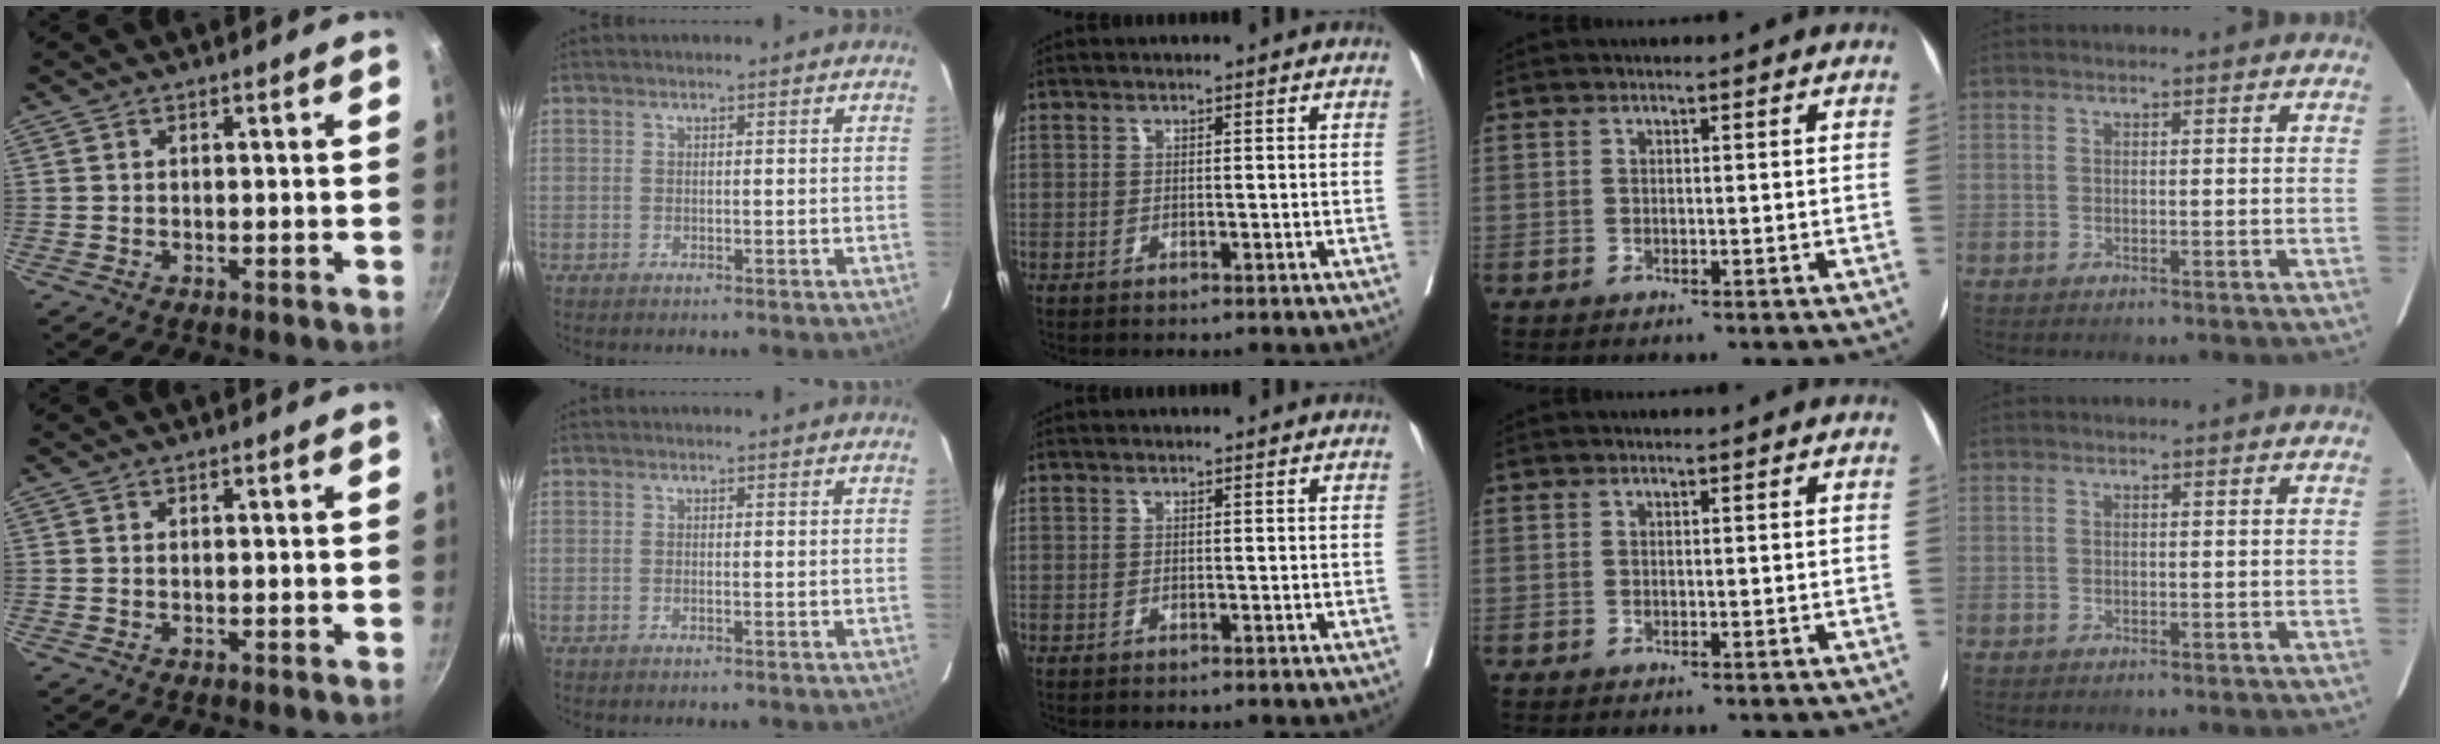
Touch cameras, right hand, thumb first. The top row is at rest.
{}